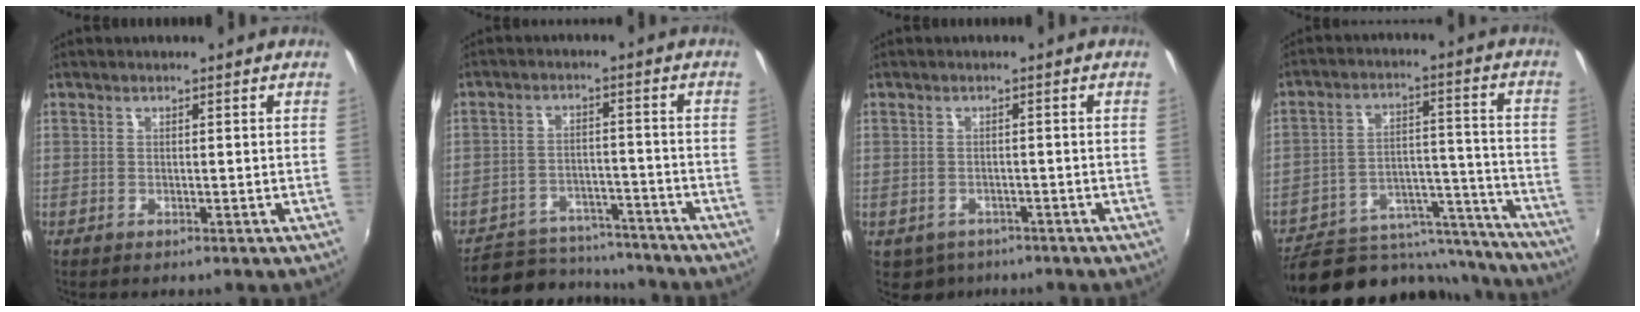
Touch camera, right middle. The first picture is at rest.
{"total": 12.4, "force": [-10.8, 5.4, 3.0], "torque": [-0.082, 0.017, -0.144]}
{"total": 3.7, "force": [-2.3, 2.7, 0.8], "torque": [-0.025, -0.008, -0.029]}
{"total": 22.8, "force": [-19.1, 9.2, 8.2], "torque": [-0.143, 0.029, -0.241]}